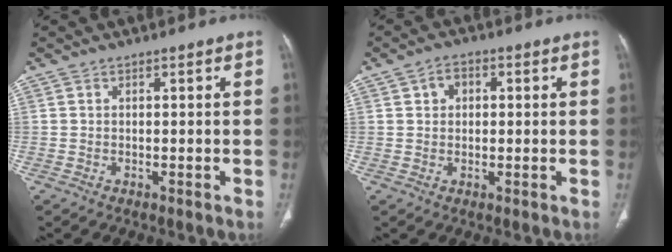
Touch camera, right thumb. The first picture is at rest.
{"total": 3.5, "force": [0.9, 2.7, 2.0], "torque": [-0.019, 0.007, 0.014]}